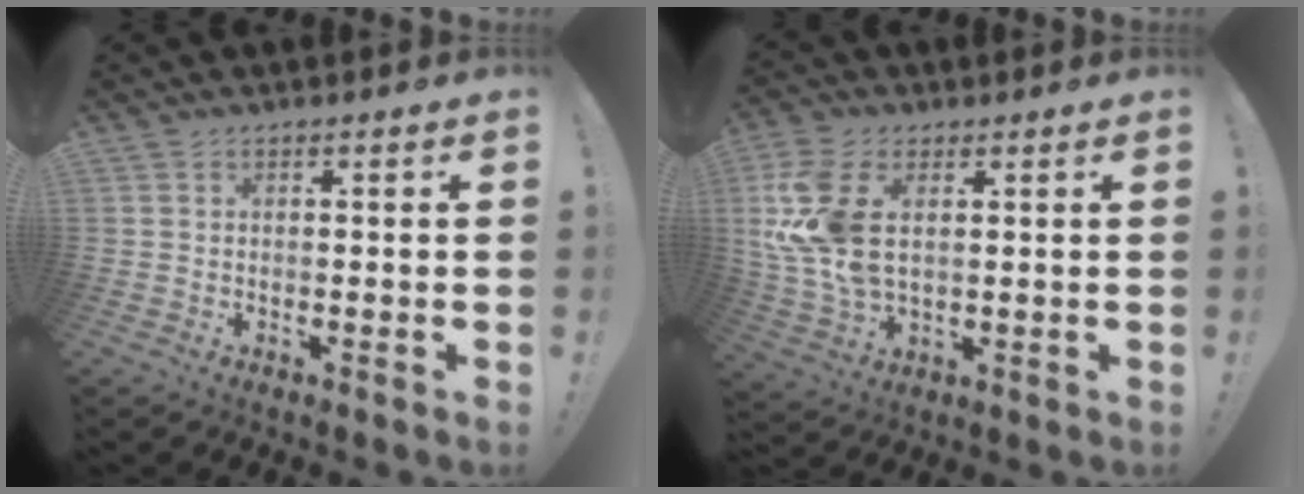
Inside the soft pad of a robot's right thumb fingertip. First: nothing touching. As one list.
[{"total": 14.7, "force": [3.6, 8.9, 11.1], "torque": [-0.232, -0.015, 0.067]}]